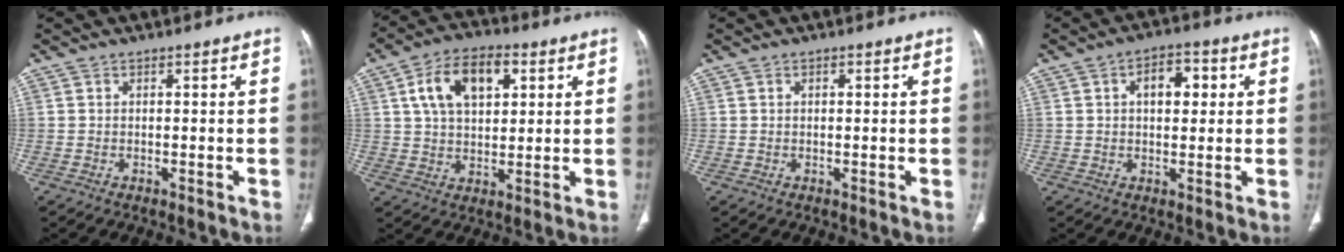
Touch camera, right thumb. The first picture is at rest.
{"total": 12.4, "force": [4.3, 7.4, 9.0], "torque": [-0.139, 0.005, 0.071]}
{"total": 0.6, "force": [0.3, 0.3, 0.4], "torque": [-0.005, 0.002, 0.007]}
{"total": 7.0, "force": [1.8, 4.1, 5.4], "torque": [-0.054, 0.009, 0.026]}